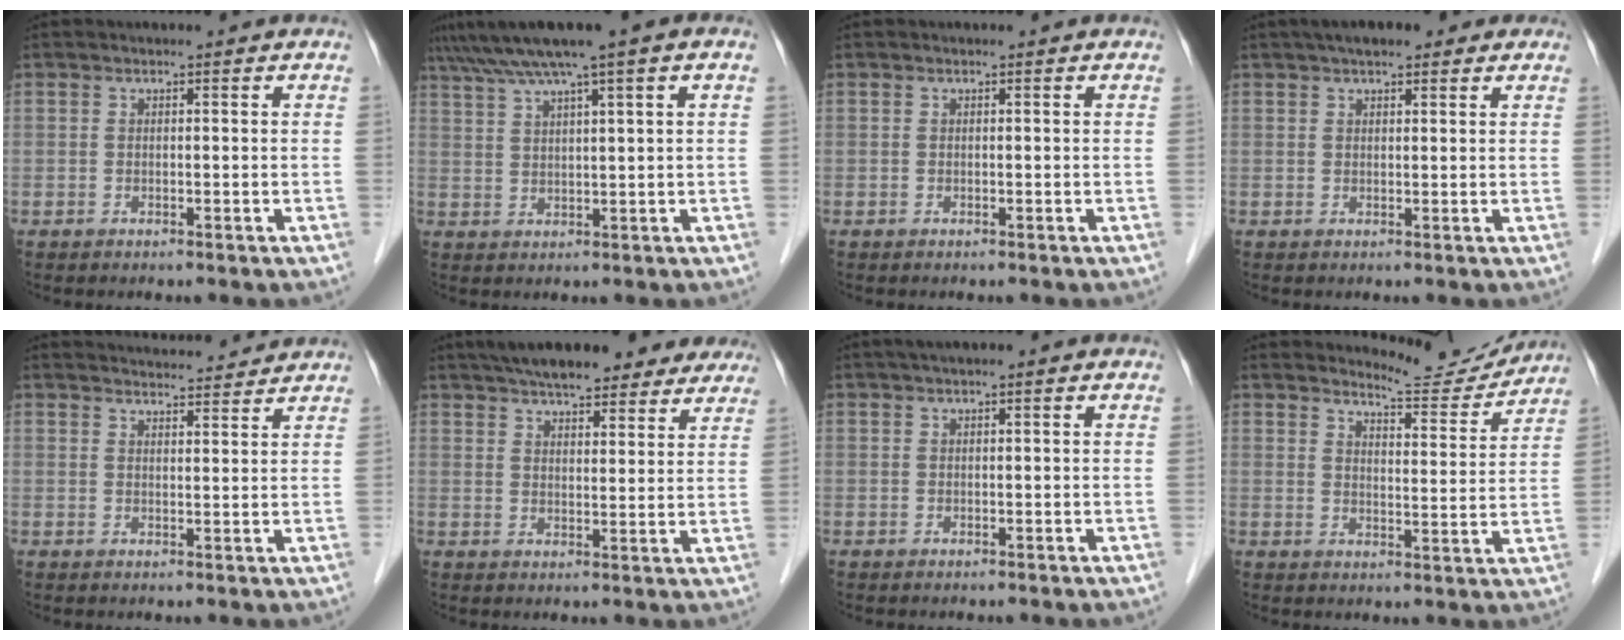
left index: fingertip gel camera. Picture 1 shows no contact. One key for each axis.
{"total": 8.4, "fx": 5.4, "fy": -0.3, "fz": 6.5, "tx": -0.111, "ty": 0.037, "tz": 0.089}
{"total": 0.0}
{"total": 6.6, "fx": 4.8, "fy": 2.3, "fz": 3.8, "tx": -0.047, "ty": 0.034, "tz": 0.068}
{"total": 8.3, "fx": 8.2, "fy": 0.6, "fz": 1.2, "tx": -0.017, "ty": 0.019, "tz": 0.102}
{"total": 17.8, "fx": 15.0, "fy": 5.2, "fz": 8.2, "tx": -0.118, "ty": 0.034, "tz": 0.196}
{"total": 1.6, "fx": 0.8, "fy": 0.3, "fz": 1.3, "tx": -0.027, "ty": 0.017, "tz": 0.012}
{"total": 7.5, "fx": 7.5, "fy": 0.5, "fz": -0.3, "tx": -0.003, "ty": -0.014, "tz": 0.099}